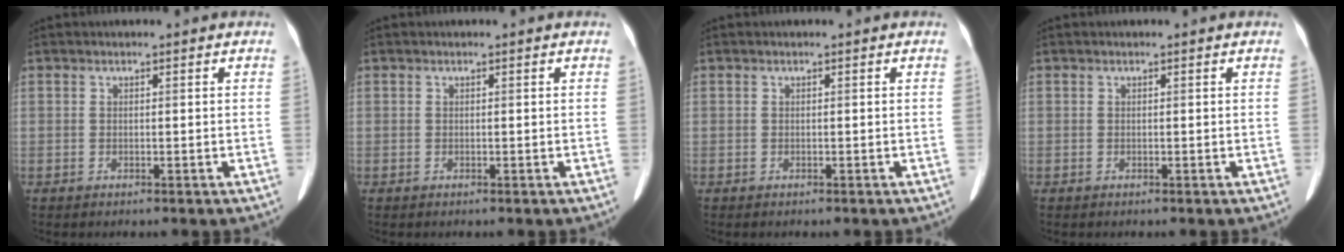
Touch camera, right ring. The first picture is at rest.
{"total": 0.0}
{"total": 0.0}
{"total": 0.0}